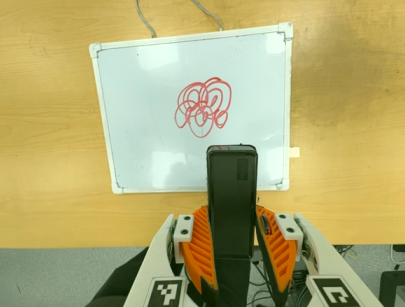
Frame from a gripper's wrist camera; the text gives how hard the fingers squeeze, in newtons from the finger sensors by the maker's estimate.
{"total": 5.1, "left": 3.7, "right": 6.4}